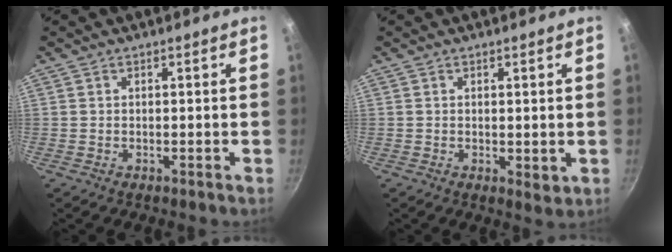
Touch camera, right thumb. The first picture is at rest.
{"total": 2.2, "force": [0.3, 1.1, 1.9], "torque": [-0.027, -0.007, 0.005]}